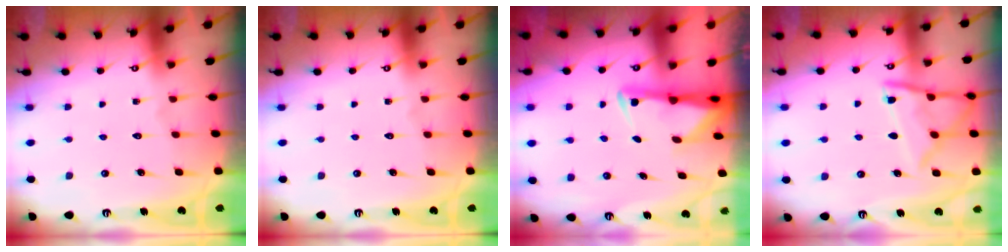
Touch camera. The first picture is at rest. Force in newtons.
{"total": 0.0}
{"total": 2.8, "press": 2.8, "slide": 0.6}
{"total": 12.9, "press": 12.8, "slide": 1.2}